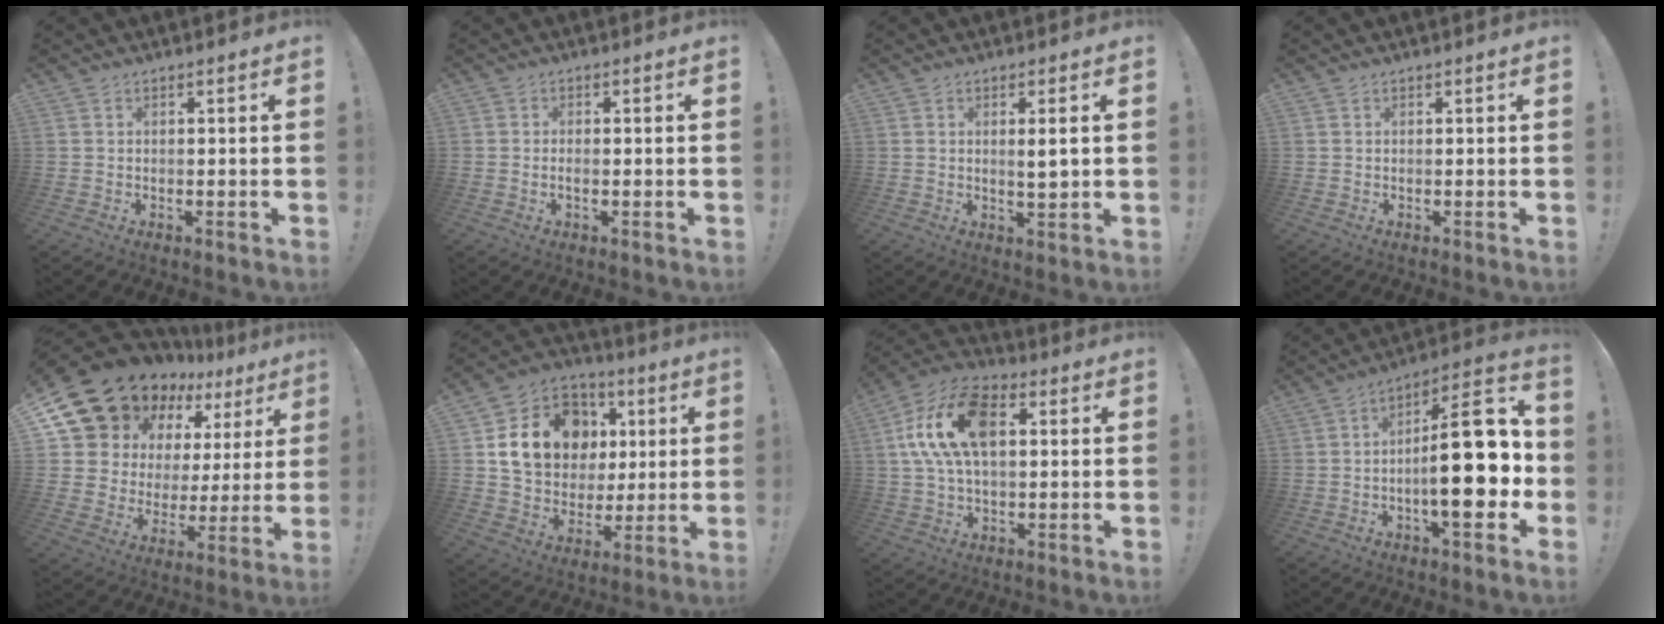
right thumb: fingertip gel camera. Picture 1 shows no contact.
{"total": 1.5, "force": [-0.7, 0.3, 1.2], "torque": [-0.015, 0.000, -0.014]}
{"total": 3.6, "force": [0.7, 0.3, 3.5], "torque": [-0.044, -0.014, 0.004]}
{"total": 0.0}
{"total": 16.2, "force": [13.7, 7.7, 4.1], "torque": [-0.079, -0.108, 0.269]}
{"total": 18.5, "force": [5.6, 14.6, 9.8], "torque": [-0.145, -0.008, 0.130]}
{"total": 17.8, "force": [4.1, 10.5, 13.9], "torque": [-0.261, 0.003, 0.070]}
{"total": 22.7, "force": [-2.6, 7.8, 21.2], "torque": [-0.318, 0.013, -0.039]}